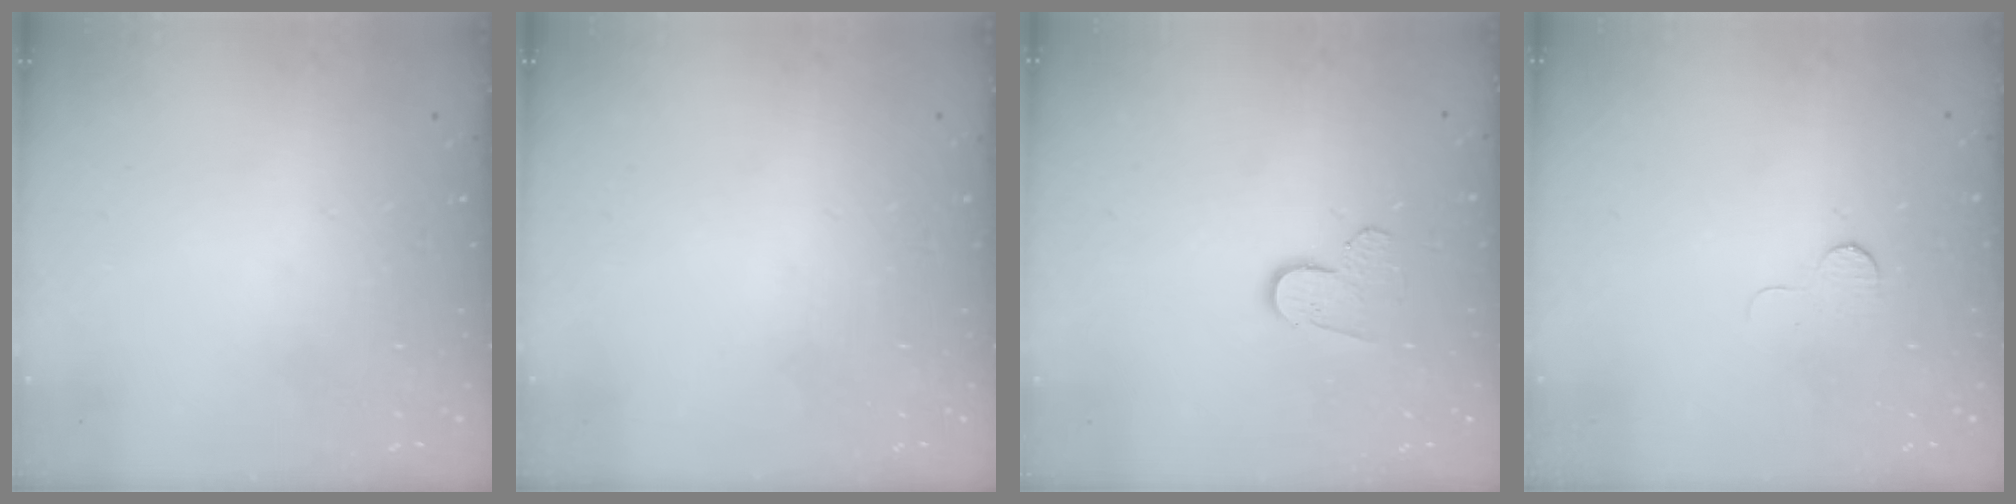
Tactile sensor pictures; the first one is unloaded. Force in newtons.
{"total": 0.0}
{"total": 6.3, "press": 6.3, "slide": 0.5}
{"total": 3.7, "press": 3.7, "slide": 0.3}